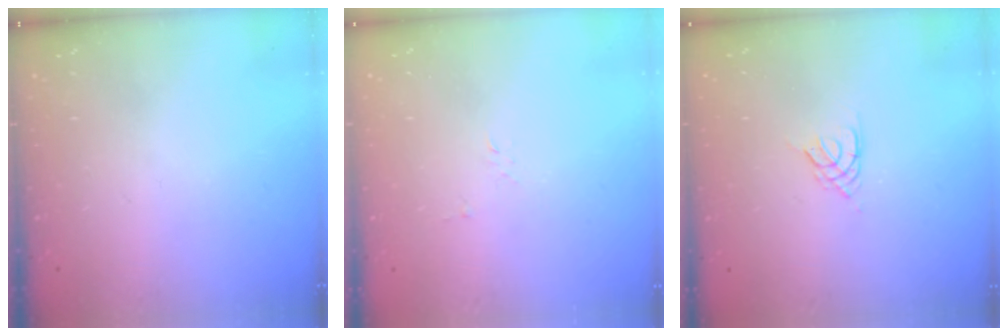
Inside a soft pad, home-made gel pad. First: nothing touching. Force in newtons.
{"total": 2.7, "press": 2.7, "slide": 0.3}
{"total": 2.1, "press": 2.1, "slide": 0.4}